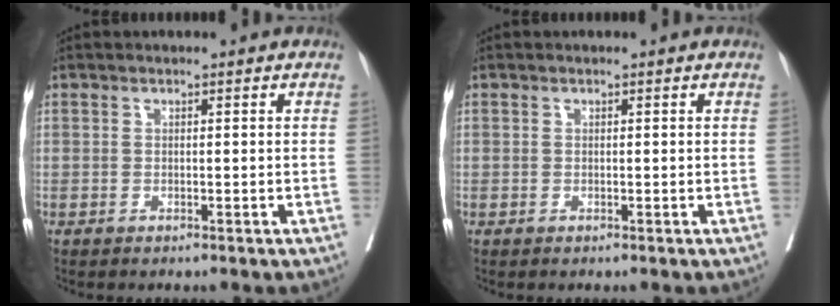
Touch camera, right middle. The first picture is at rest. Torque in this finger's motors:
{"motor_torque": [0.07, -0.07, 0.05, -0.06]}